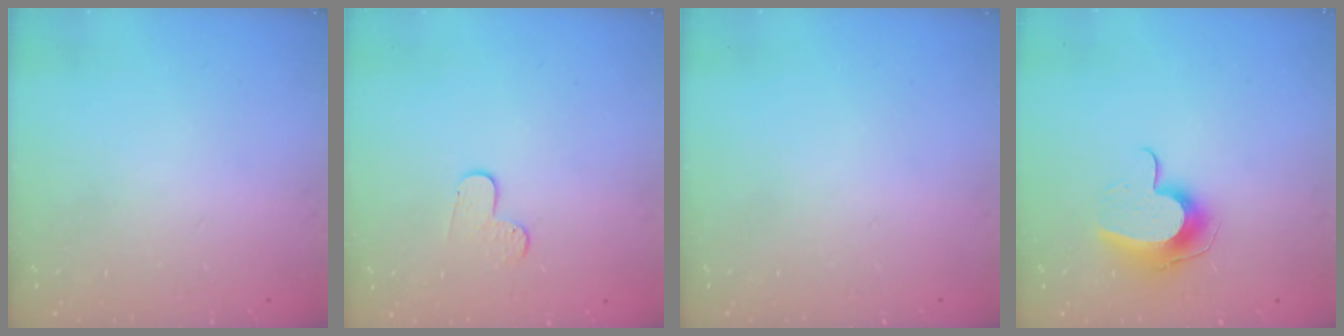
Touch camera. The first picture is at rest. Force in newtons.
{"total": 3.8, "press": 3.8, "slide": 0.4}
{"total": 0.0}
{"total": 10.5, "press": 10.5, "slide": 0.1}